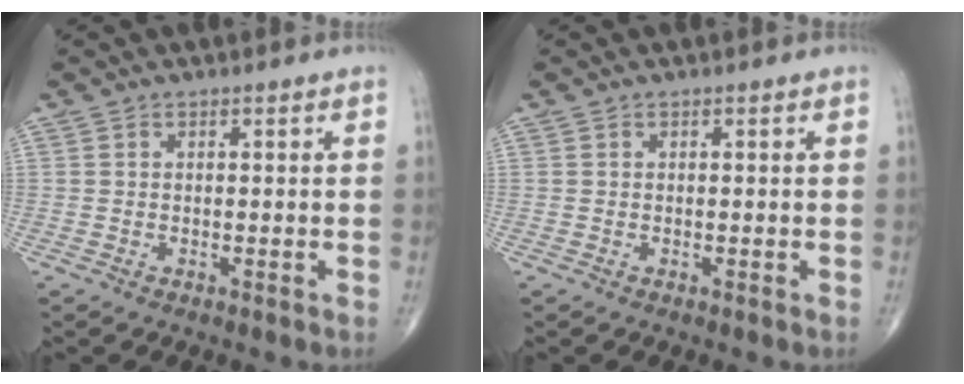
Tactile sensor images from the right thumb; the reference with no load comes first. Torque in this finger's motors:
{"motor_torque": [0.07, 0.07, -0.01, -0.01, 0.07]}